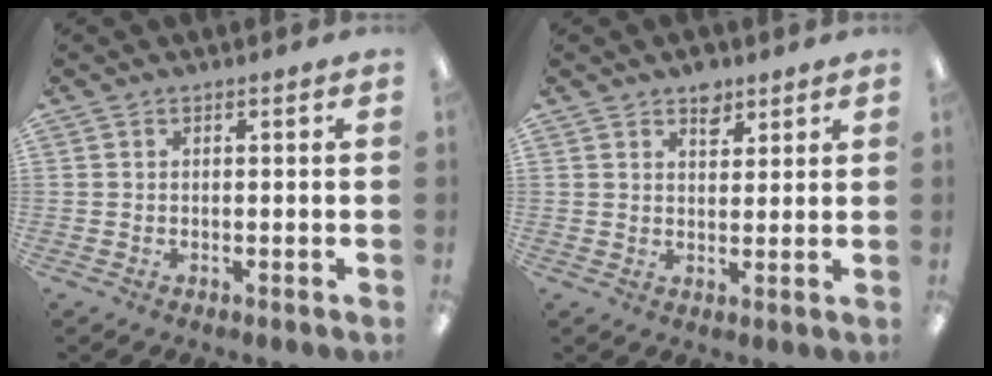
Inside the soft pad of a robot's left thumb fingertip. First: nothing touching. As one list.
[{"total": 4.8, "force": [3.4, 2.8, 2.0], "torque": [-0.006, -0.017, 0.055]}]